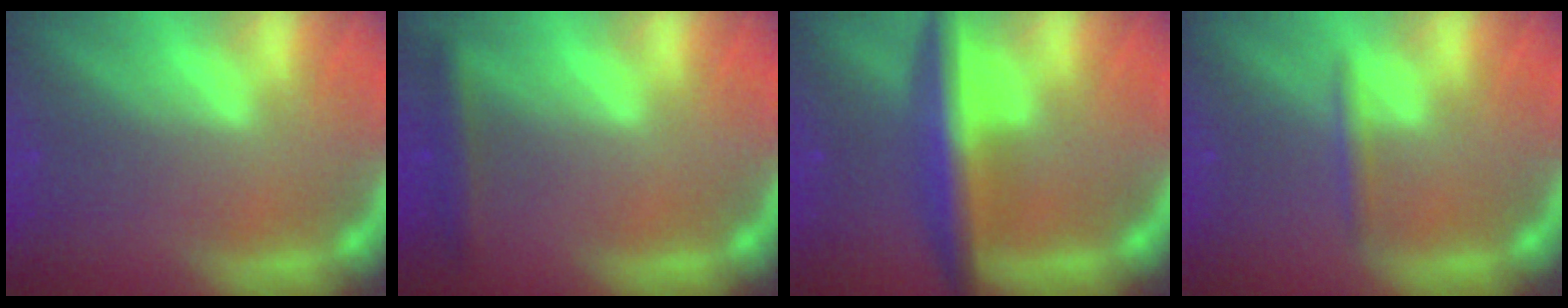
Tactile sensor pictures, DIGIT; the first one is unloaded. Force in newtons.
{"total": 2.4}
{"total": 6.6}
{"total": 1.4}